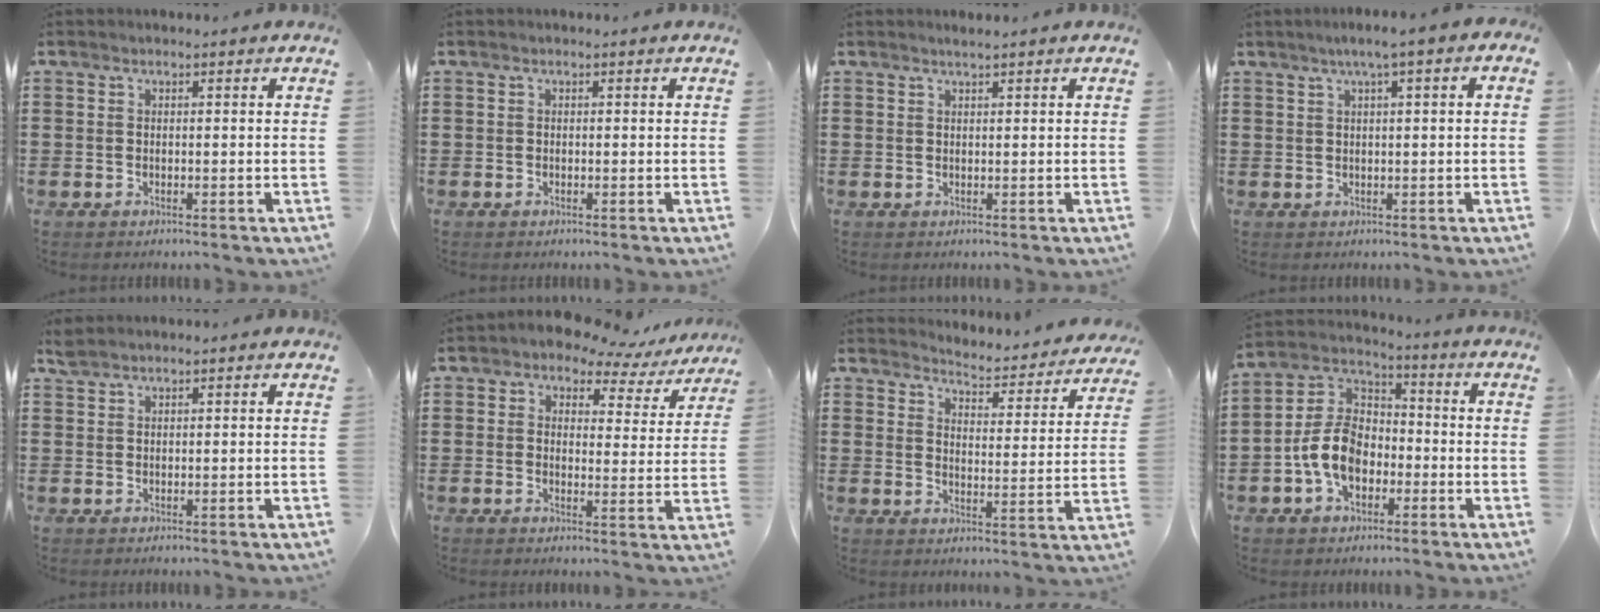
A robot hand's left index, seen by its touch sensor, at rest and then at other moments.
{"total": 0.0}
{"total": 0.9, "force": [0.7, -0.1, 0.4], "torque": [-0.008, 0.000, 0.014]}
{"total": 2.4, "force": [0.7, 0.1, 2.3], "torque": [-0.043, 0.001, 0.010]}
{"total": 1.5, "force": [1.3, 0.3, 0.6], "torque": [-0.015, 0.000, 0.025]}
{"total": 4.2, "force": [3.5, 1.7, 1.5], "torque": [-0.044, -0.018, 0.055]}
{"total": 3.7, "force": [3.7, -0.2, 0.2], "torque": [-0.020, -0.042, 0.055]}
{"total": 9.3, "force": [-2.9, 6.2, 6.3], "torque": [-0.164, 0.005, -0.064]}